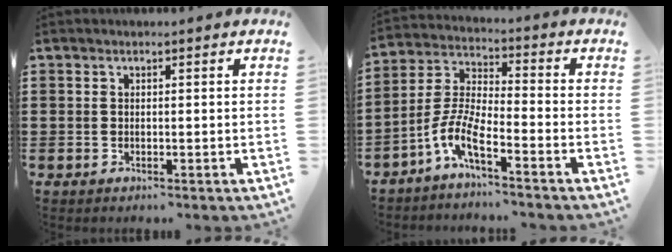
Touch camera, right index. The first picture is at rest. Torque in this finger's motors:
{"motor_torque": [1.28, 0.86, 0.34, 0.13]}